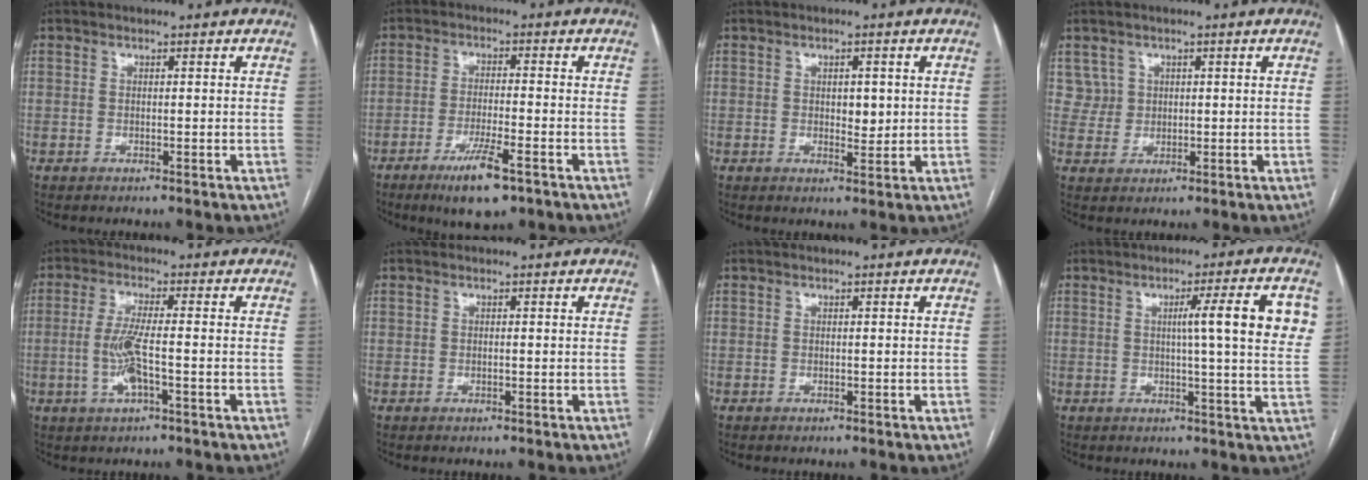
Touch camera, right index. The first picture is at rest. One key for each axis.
{"total": 7.8, "fx": -4.7, "fy": 1.0, "fz": 6.1, "tx": -0.112, "ty": -0.015, "tz": -0.076}
{"total": 2.9, "fx": 0.4, "fy": 1.5, "fz": 2.5, "tx": -0.035, "ty": -0.003, "tz": 0.009}
{"total": 3.3, "fx": 1.5, "fy": 2.9, "fz": -0.2, "tx": 0.017, "ty": 0.007, "tz": 0.026}
{"total": 5.8, "fx": -1.4, "fy": 0.5, "fz": 5.6, "tx": -0.120, "ty": -0.005, "tz": -0.028}
{"total": 0.0}
{"total": 0.0}
{"total": 9.9, "fx": 2.3, "fy": -0.5, "fz": 9.6, "tx": -0.127, "ty": 0.005, "tz": 0.024}